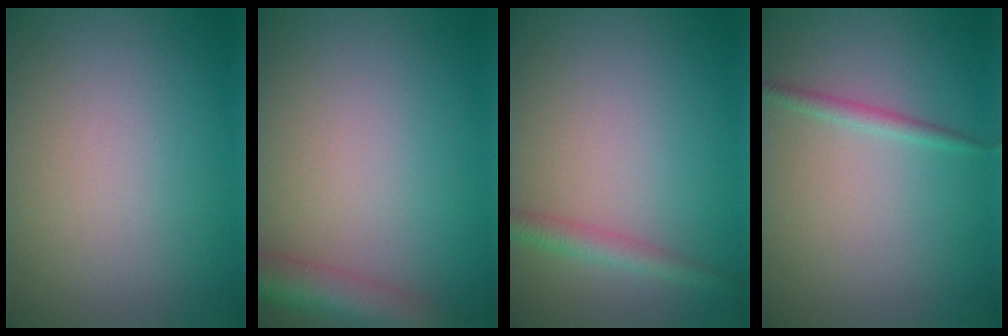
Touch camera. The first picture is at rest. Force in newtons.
{"total": 4.9, "press": 4.9, "slide": 0.3}
{"total": 2.2, "press": 2.2, "slide": 0.1}
{"total": 1.2, "press": 1.2, "slide": 0.1}